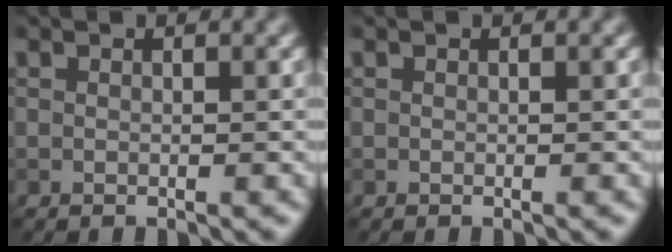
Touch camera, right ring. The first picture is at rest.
{"total": 0.0}